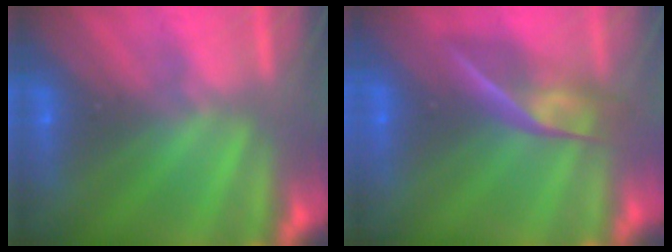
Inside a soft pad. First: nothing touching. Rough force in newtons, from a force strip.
{"total": 2.6}